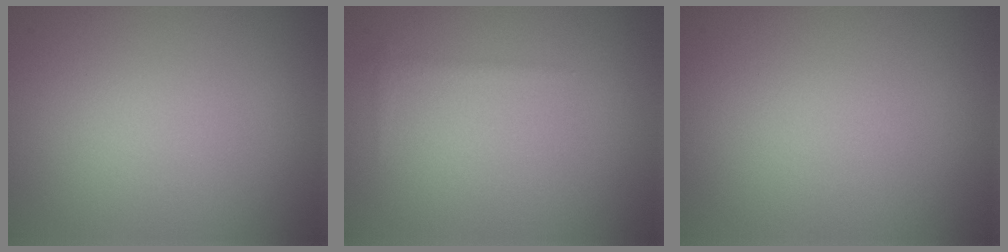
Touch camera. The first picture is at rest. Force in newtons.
{"total": 0.6, "press": 0.6, "slide": 0.1}
{"total": 0.0}